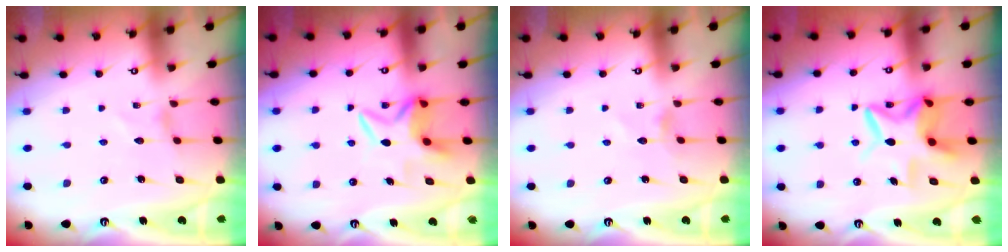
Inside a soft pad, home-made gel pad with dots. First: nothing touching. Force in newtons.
{"total": 6.6, "press": 6.5, "slide": 1.2}
{"total": 2.7, "press": 2.7, "slide": 0.3}
{"total": 11.5, "press": 11.4, "slide": 1.3}